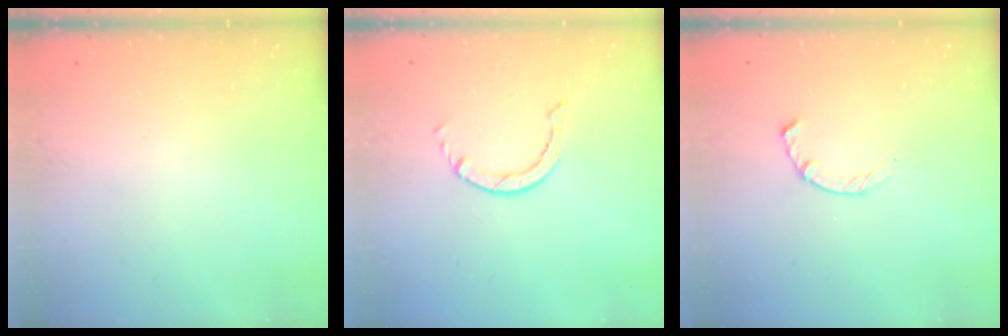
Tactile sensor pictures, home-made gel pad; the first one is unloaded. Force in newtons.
{"total": 0.6, "press": 0.6, "slide": 0.1}
{"total": 2.3, "press": 2.2, "slide": 0.4}